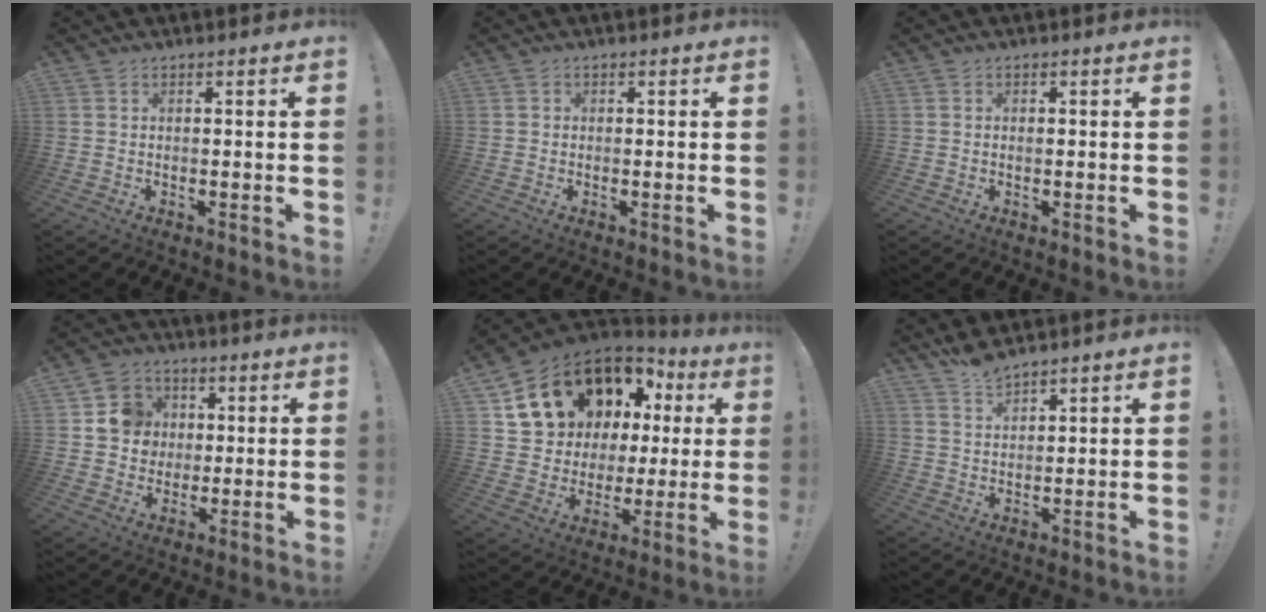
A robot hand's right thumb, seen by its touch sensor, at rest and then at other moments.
{"total": 0.6, "force": [-0.3, 0.6, 0.1], "torque": [-0.008, 0.003, -0.002]}
{"total": 0.0}
{"total": 10.1, "force": [1.5, 9.7, 2.4], "torque": [-0.026, 0.001, 0.035]}
{"total": 17.0, "force": [10.0, 11.5, 7.6], "torque": [-0.128, -0.064, 0.210]}
{"total": 4.8, "force": [4.5, 0.6, 1.5], "torque": [-0.032, -0.026, 0.083]}